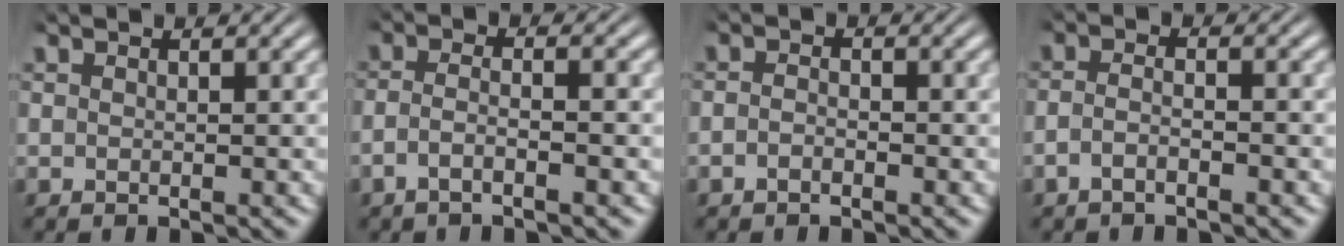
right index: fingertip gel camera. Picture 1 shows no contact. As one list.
[{"total": 2.7, "force": [-1.6, 0.3, 2.2], "torque": [-0.048, -0.013, -0.023]}, {"total": 1.2, "force": [-1.1, 0.3, 0.3], "torque": [-0.004, -0.006, -0.020]}, {"total": 2.1, "force": [-1.6, 0.3, 1.4], "torque": [-0.031, -0.008, -0.027]}]